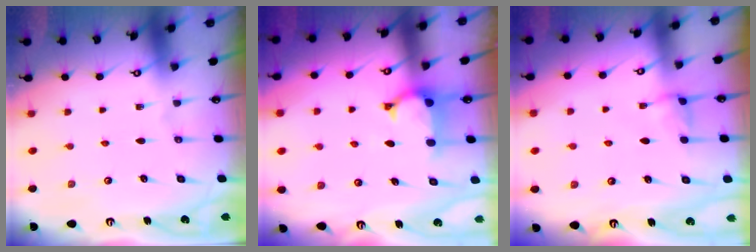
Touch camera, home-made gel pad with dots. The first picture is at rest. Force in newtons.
{"total": 0.7, "press": 0.1, "slide": 0.7}
{"total": 3.1, "press": 3.1, "slide": 0.3}